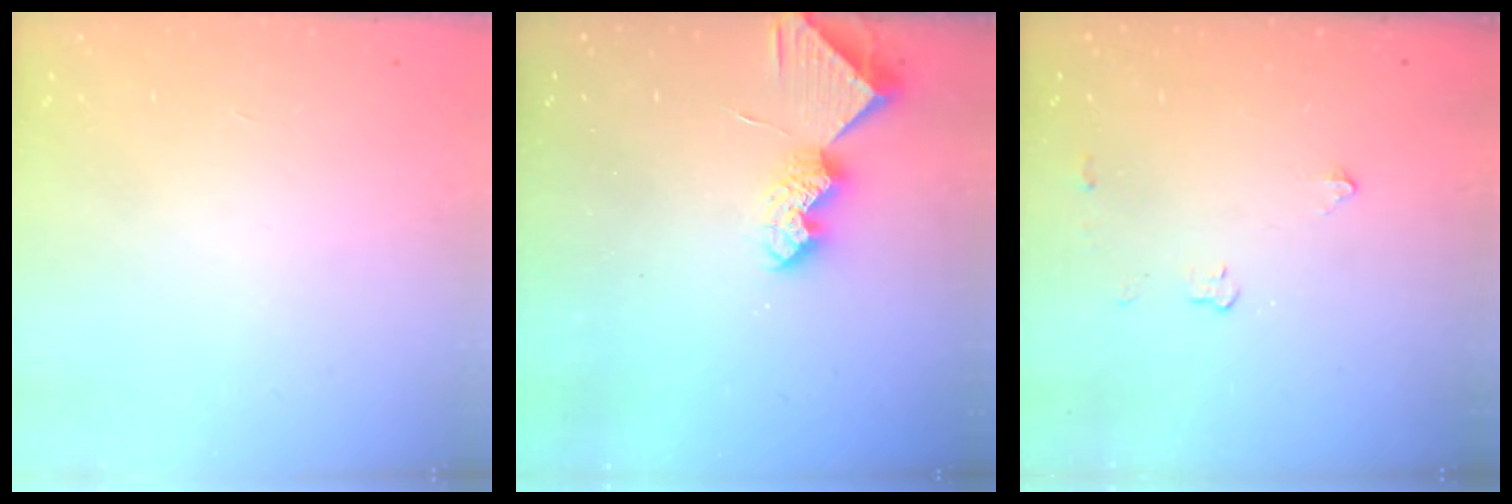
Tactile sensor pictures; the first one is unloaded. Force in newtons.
{"total": 7.9, "press": 7.8, "slide": 0.6}
{"total": 2.8, "press": 2.8, "slide": 0.5}